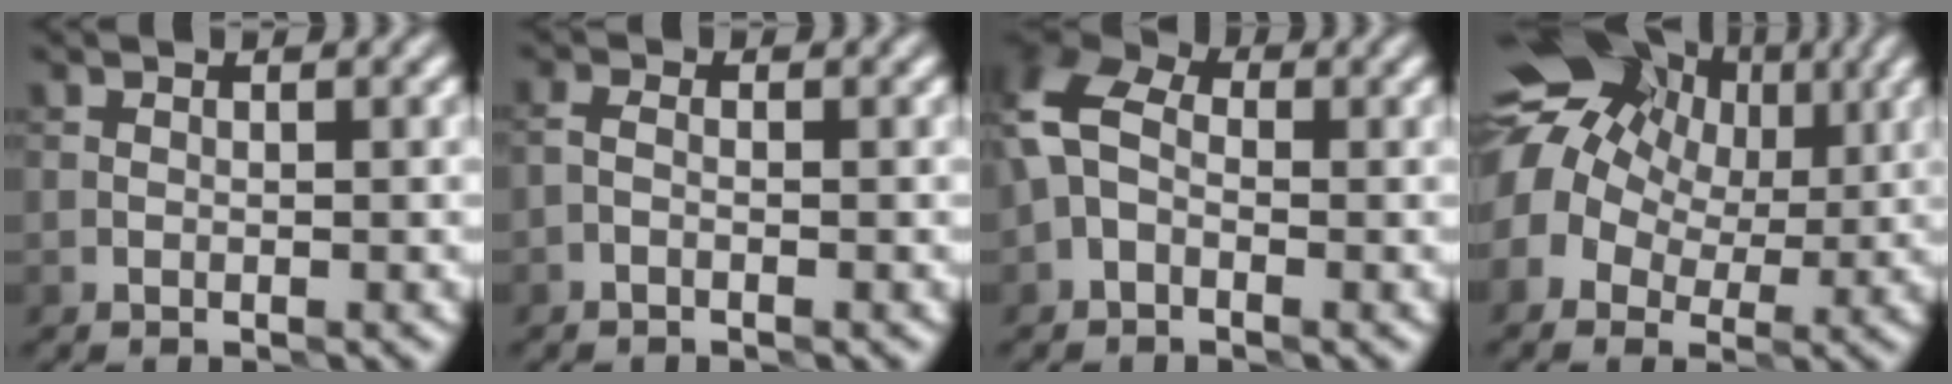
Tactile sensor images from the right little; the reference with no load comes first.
{"total": 0.9, "force": [-0.5, 0.4, 0.6], "torque": [-0.013, 0.004, -0.013]}
{"total": 5.4, "force": [0.2, 3.5, 4.1], "torque": [-0.098, 0.019, -0.013]}
{"total": 15.2, "force": [4.8, 11.6, 8.6], "torque": [-0.181, 0.048, 0.069]}